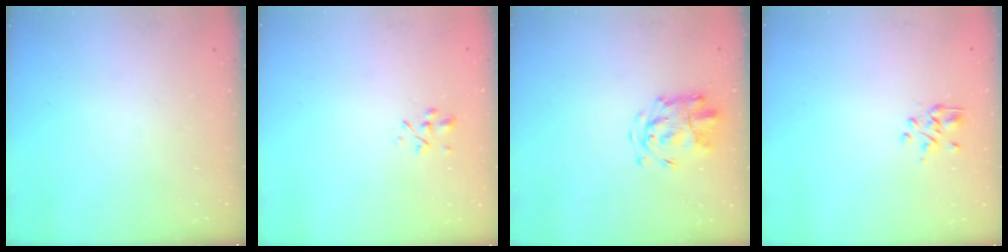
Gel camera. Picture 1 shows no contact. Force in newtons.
{"total": 1.3, "press": 1.2, "slide": 0.5}
{"total": 4.5, "press": 4.5, "slide": 0.5}
{"total": 2.2, "press": 2.0, "slide": 1.0}